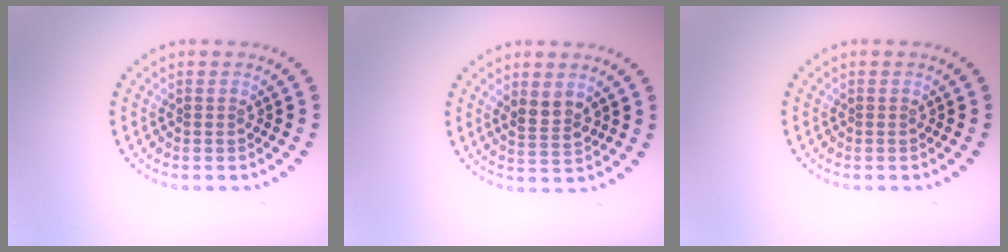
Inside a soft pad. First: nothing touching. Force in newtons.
{"total": 2.4, "press": 2.3, "slide": 0.9}
{"total": 0.0}